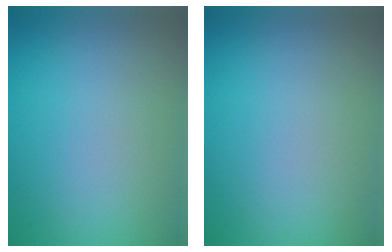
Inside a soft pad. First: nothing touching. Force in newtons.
{"total": 0.0}